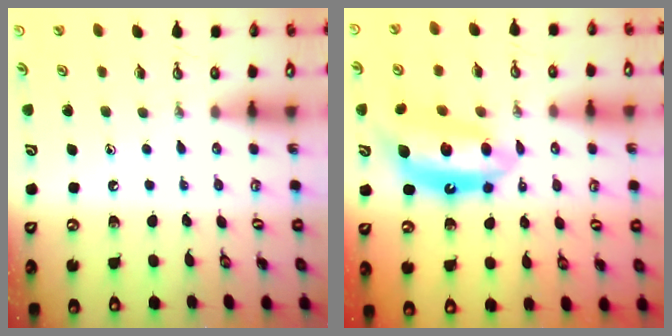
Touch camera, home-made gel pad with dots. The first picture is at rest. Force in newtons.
{"total": 12.2, "press": 12.1, "slide": 1.7}